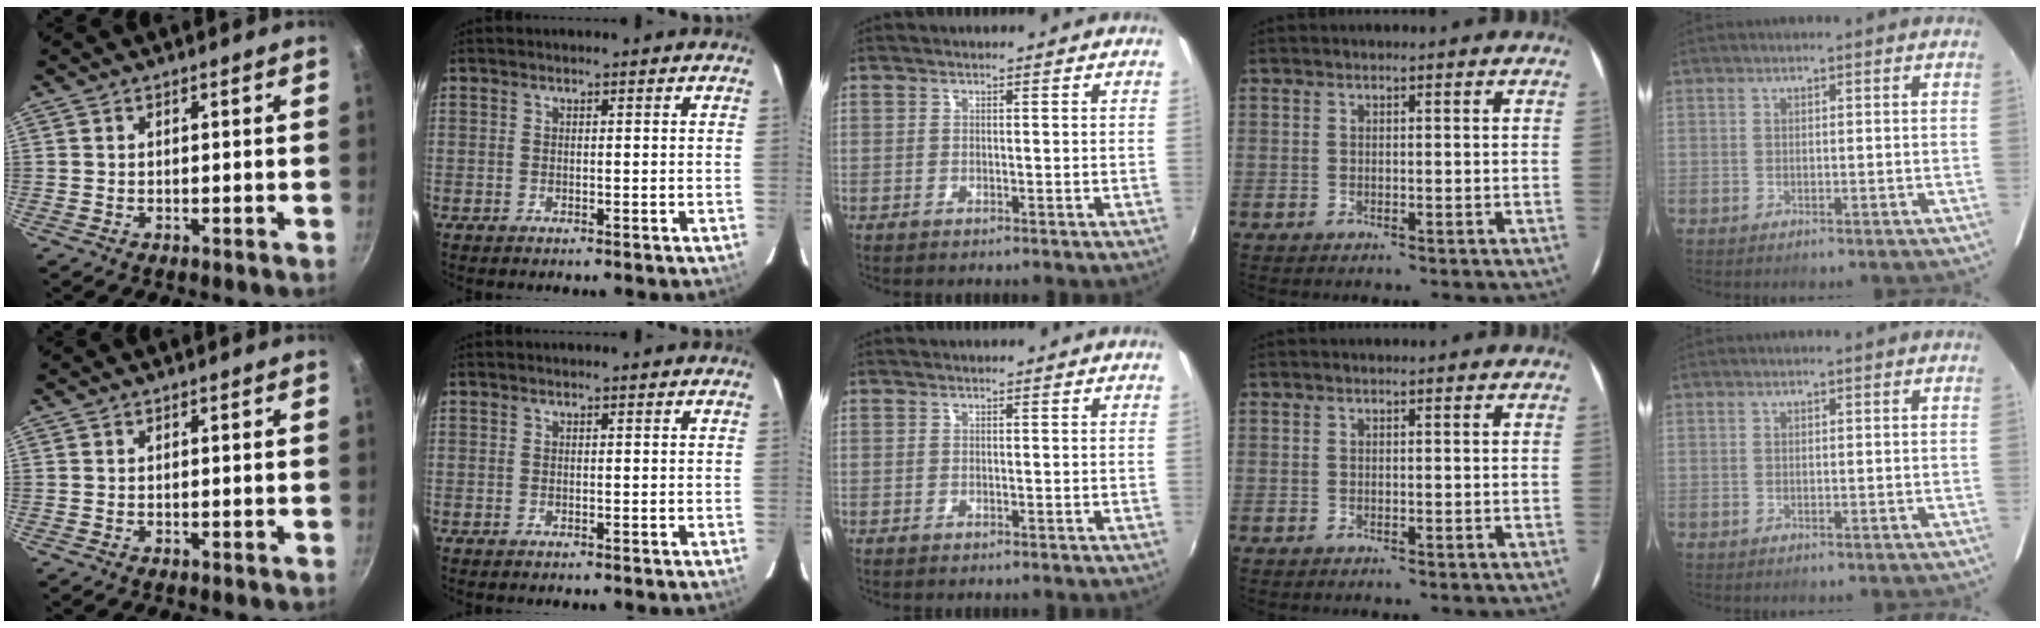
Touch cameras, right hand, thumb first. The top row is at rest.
{}